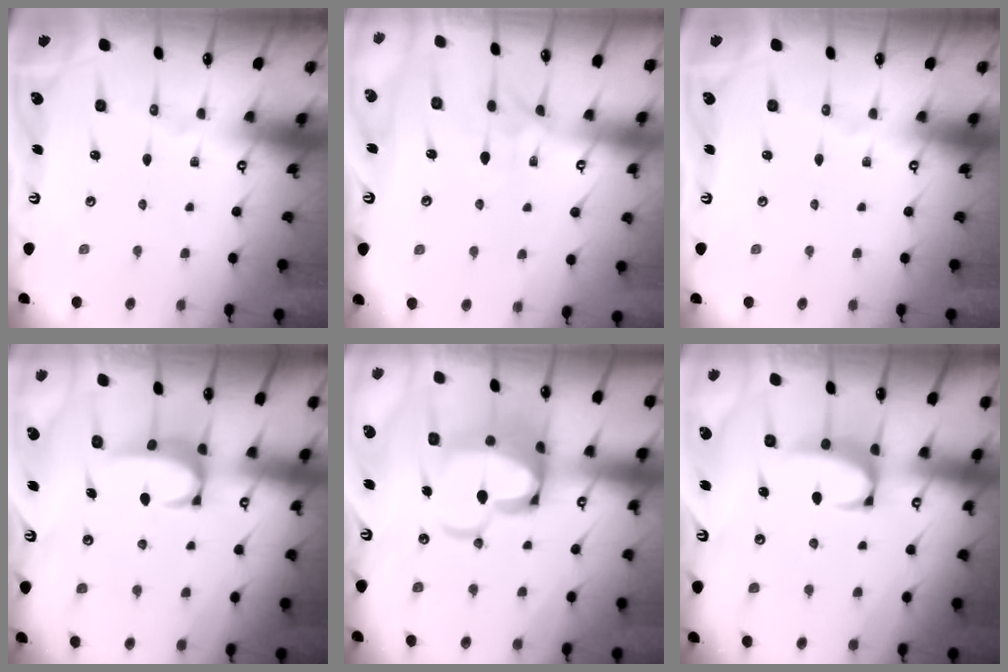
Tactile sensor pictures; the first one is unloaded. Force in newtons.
{"total": 0.8, "press": 0.0, "slide": 0.8}
{"total": 0.0}
{"total": 2.9, "press": 2.9, "slide": 0.3}
{"total": 14.2, "press": 14.0, "slide": 1.9}
{"total": 2.5, "press": 2.4, "slide": 0.7}